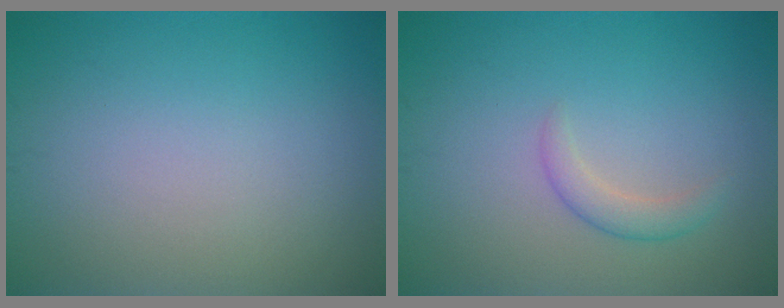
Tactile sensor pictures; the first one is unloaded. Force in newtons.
{"total": 1.7, "press": 1.7, "slide": 0.1}